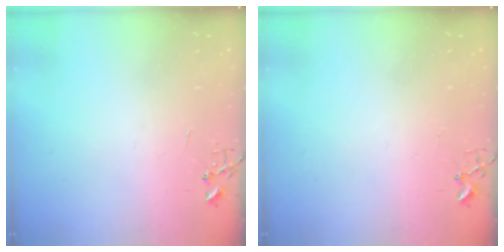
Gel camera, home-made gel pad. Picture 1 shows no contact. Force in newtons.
{"total": 3.3, "press": 3.3, "slide": 0.5}